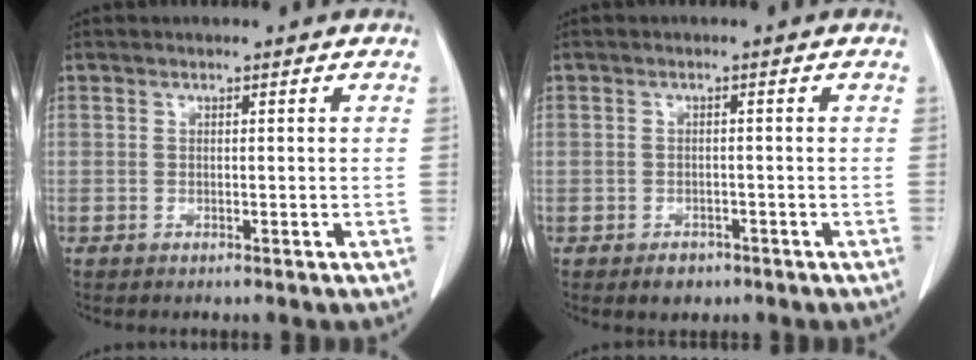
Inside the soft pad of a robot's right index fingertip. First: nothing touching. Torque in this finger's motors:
{"motor_torque": [-0.90, -0.17, -0.59, -0.18]}